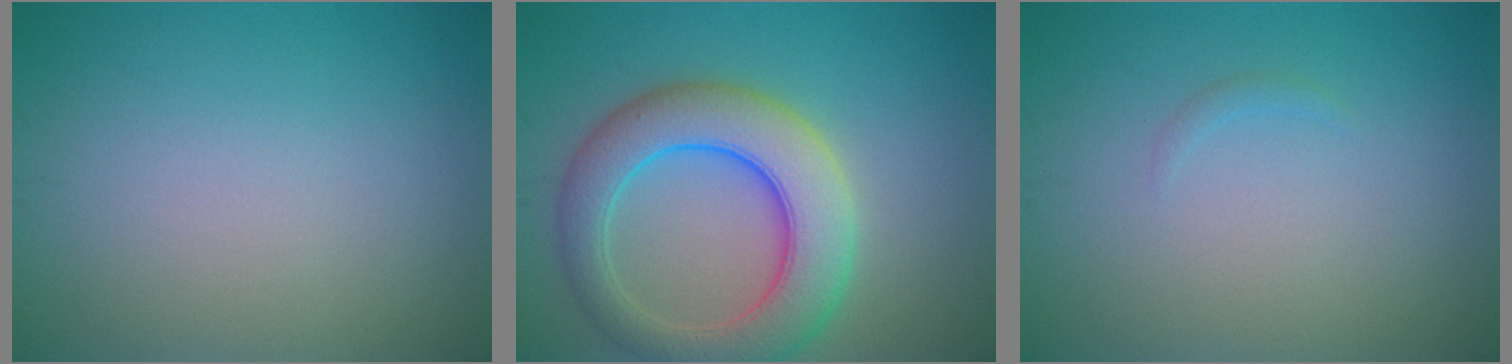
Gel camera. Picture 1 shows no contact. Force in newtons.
{"total": 8.0, "press": 8.0, "slide": 0.4}
{"total": 0.5, "press": 0.5, "slide": 0.1}